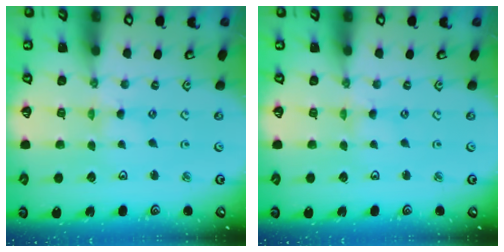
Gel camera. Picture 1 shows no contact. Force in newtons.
{"total": 0.0}